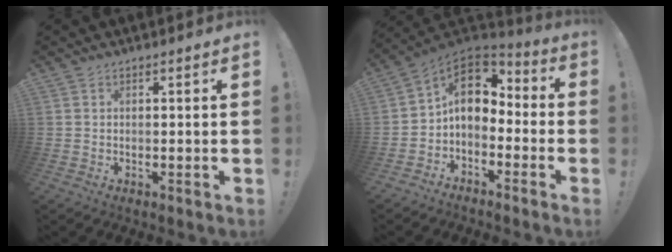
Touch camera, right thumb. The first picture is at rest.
{"total": 9.5, "force": [1.8, 7.0, 6.2], "torque": [-0.100, -0.005, 0.037]}